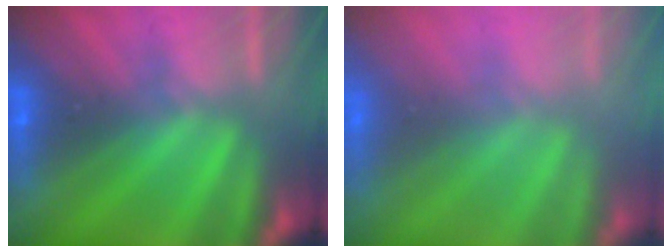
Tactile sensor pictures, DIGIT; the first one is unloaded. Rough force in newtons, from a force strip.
{"total": 11.8}